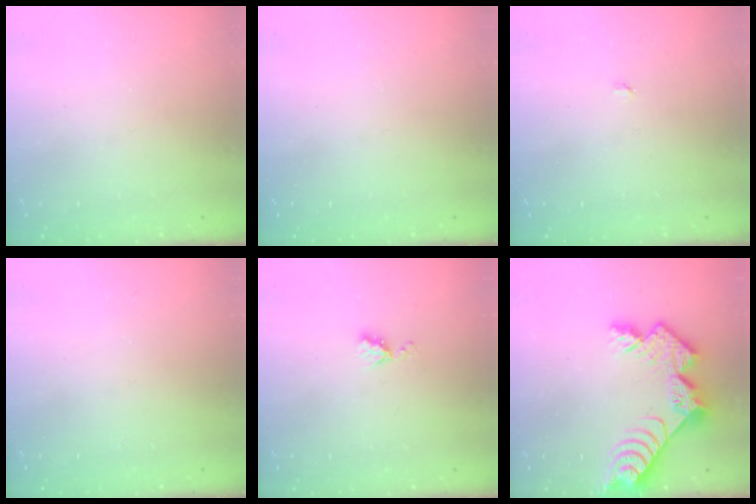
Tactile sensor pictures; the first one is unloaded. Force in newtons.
{"total": 0.0}
{"total": 2.9, "press": 2.9, "slide": 0.3}
{"total": 1.7, "press": 1.7, "slide": 0.2}
{"total": 4.4, "press": 4.3, "slide": 0.5}
{"total": 11.0, "press": 11.0, "slide": 0.9}